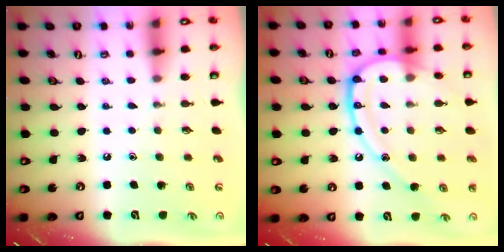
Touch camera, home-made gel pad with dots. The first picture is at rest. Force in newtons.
{"total": 17.4, "press": 17.3, "slide": 1.6}